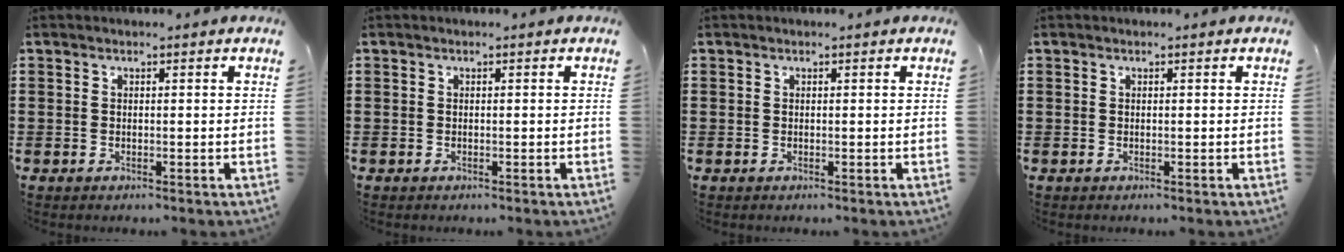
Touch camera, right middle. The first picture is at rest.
{"total": 0.0}
{"total": 0.0}
{"total": 0.0}